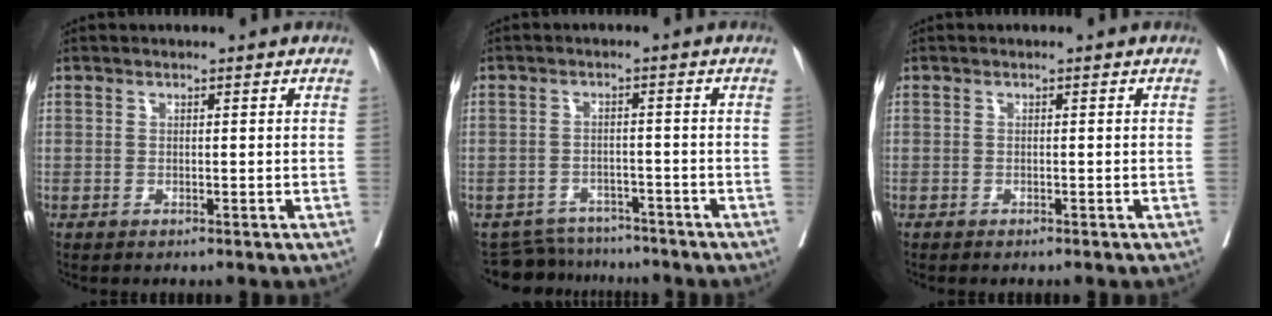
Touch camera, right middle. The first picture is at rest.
{"total": 6.4, "force": [-6.1, 1.9, -0.7], "torque": [0.018, 0.009, -0.091]}
{"total": 1.2, "force": [-1.1, 0.2, 0.5], "torque": [-0.008, -0.002, -0.014]}